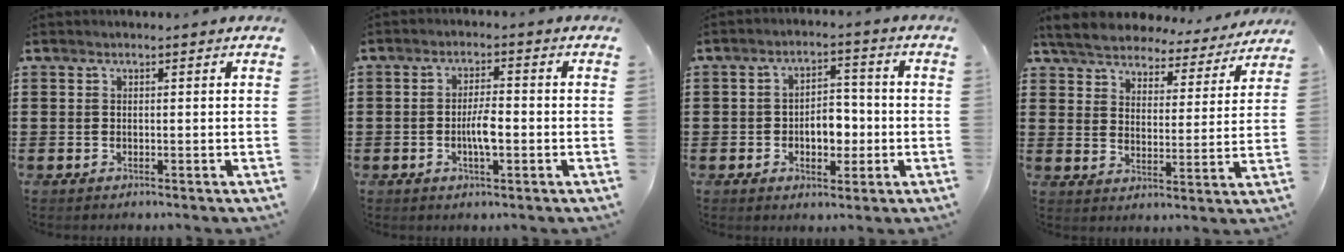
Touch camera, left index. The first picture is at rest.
{"total": 4.2, "force": [-0.8, 1.3, 3.9], "torque": [-0.077, 0.005, -0.019]}
{"total": 5.8, "force": [-1.2, 3.4, 4.5], "torque": [-0.069, 0.003, -0.028]}
{"total": 5.4, "force": [5.3, 0.7, 0.7], "torque": [-0.043, -0.034, 0.091]}